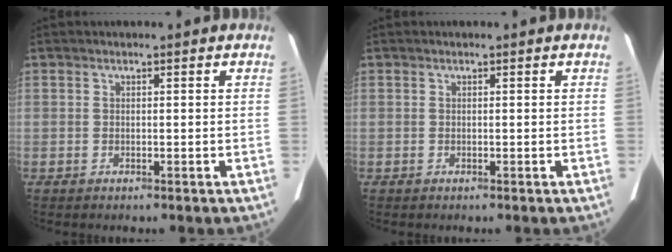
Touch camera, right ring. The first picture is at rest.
{"total": 0.0}